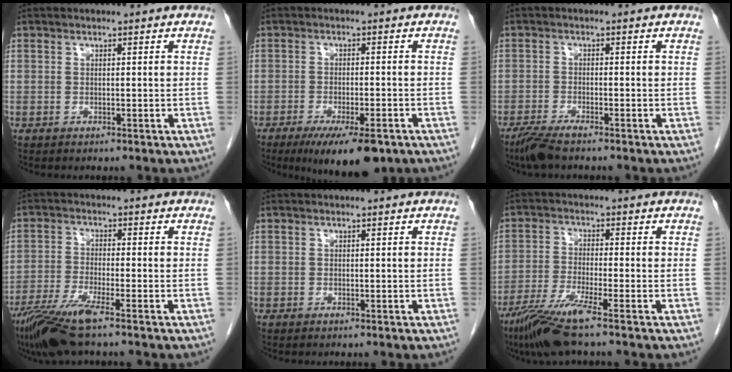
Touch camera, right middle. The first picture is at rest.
{"total": 9.7, "force": [-6.4, 2.3, 7.0], "torque": [-0.103, -0.018, -0.096]}
{"total": 3.8, "force": [-3.0, 0.3, 2.3], "torque": [-0.049, -0.010, -0.060]}
{"total": 8.2, "force": [-5.7, 0.2, 5.8], "torque": [-0.119, -0.022, -0.109]}
{"total": 0.0}
{"total": 7.8, "force": [-5.3, -0.7, 5.7], "torque": [-0.114, -0.026, -0.103]}